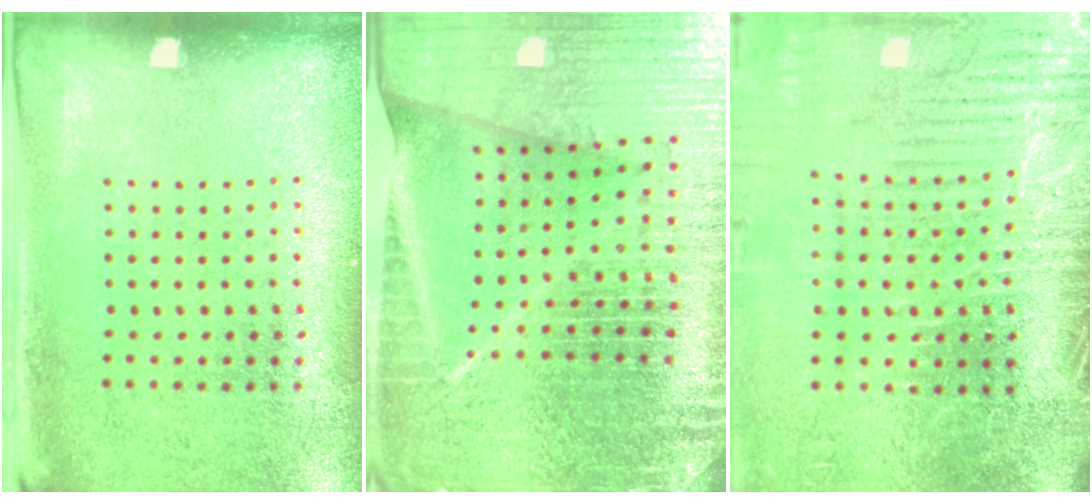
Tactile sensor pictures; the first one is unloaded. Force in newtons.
{"total": 6.9, "press": 5.9, "slide": 3.6}
{"total": 4.6, "press": 4.1, "slide": 2.2}